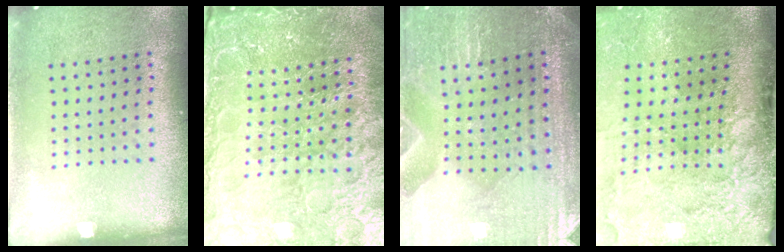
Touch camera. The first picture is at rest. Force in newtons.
{"total": 5.2, "press": 4.8, "slide": 2.0}
{"total": 1.2, "press": 1.2, "slide": 0.0}
{"total": 4.7, "press": 3.6, "slide": 3.0}